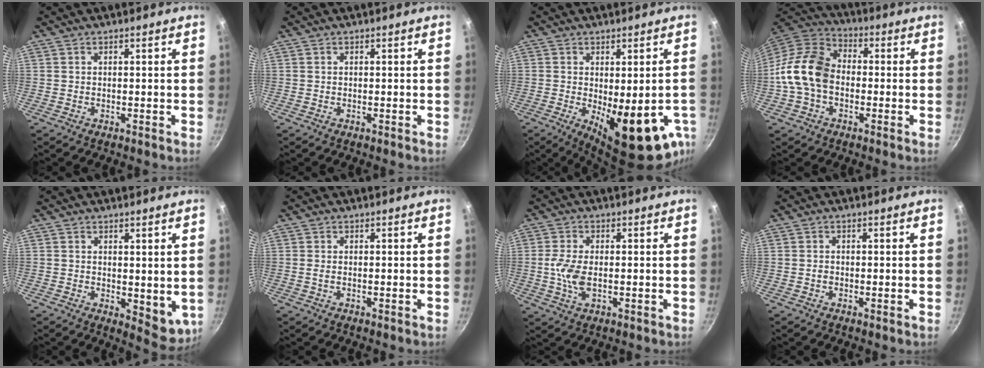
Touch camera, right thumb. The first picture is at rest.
{"total": 0.0}
{"total": 16.3, "force": [-4.3, 6.5, 14.4], "torque": [-0.158, -0.022, -0.039]}
{"total": 13.6, "force": [-1.6, 9.9, 9.2], "torque": [-0.148, 0.035, -0.051]}
{"total": 1.4, "force": [0.4, 0.9, 1.0], "torque": [-0.014, -0.005, 0.006]}
{"total": 0.7, "force": [0.0, 0.2, 0.6], "torque": [-0.015, -0.002, -0.001]}
{"total": 5.8, "force": [-0.3, 3.1, 4.9], "torque": [-0.107, -0.002, -0.008]}
{"total": 0.7, "force": [-0.1, 0.6, 0.4], "torque": [-0.006, 0.002, -0.003]}